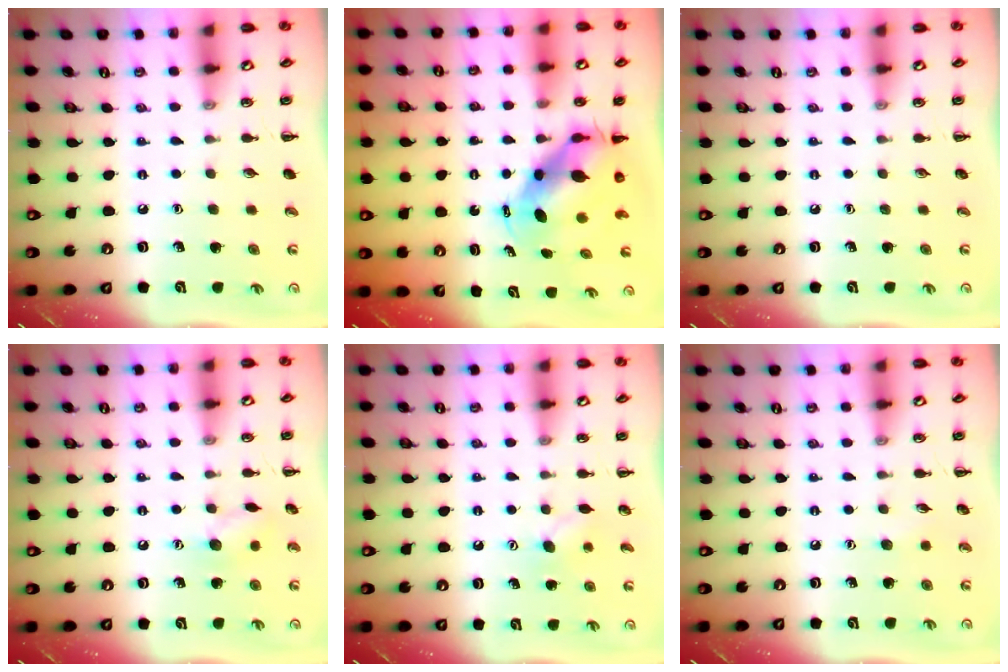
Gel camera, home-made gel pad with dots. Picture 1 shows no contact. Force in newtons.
{"total": 6.9, "press": 6.6, "slide": 1.9}
{"total": 0.0}
{"total": 7.3, "press": 7.2, "slide": 1.1}
{"total": 5.4, "press": 5.2, "slide": 1.4}
{"total": 3.8, "press": 3.7, "slide": 1.0}